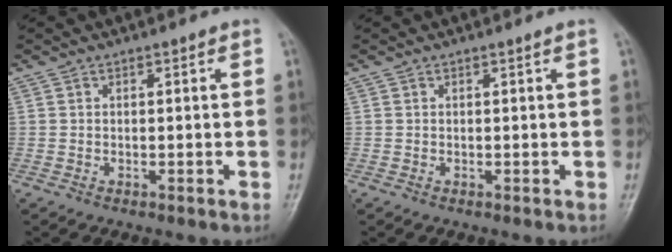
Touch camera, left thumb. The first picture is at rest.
{"total": 0.0}